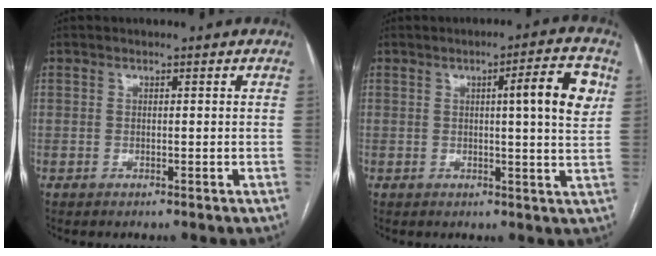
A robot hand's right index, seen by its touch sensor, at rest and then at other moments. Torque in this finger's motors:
{"motor_torque": [0.79, 0.54, 0.39, 0.08]}